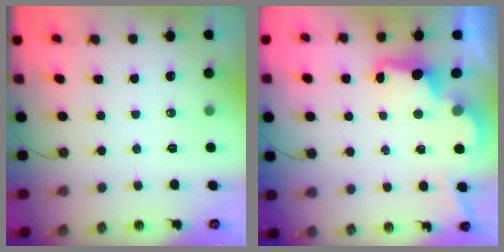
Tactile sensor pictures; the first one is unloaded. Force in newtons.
{"total": 2.5, "press": 2.4, "slide": 0.8}